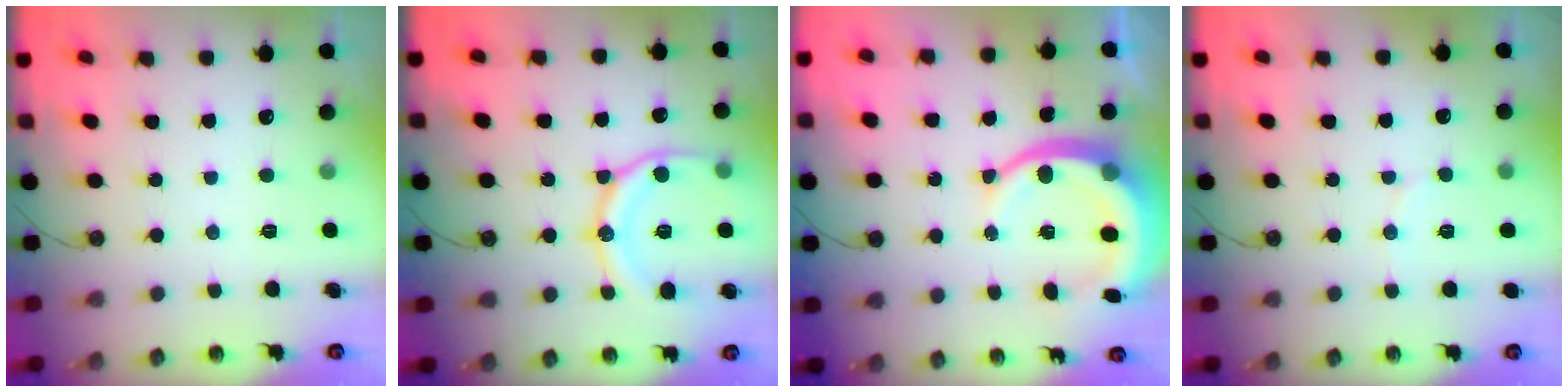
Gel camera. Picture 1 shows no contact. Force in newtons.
{"total": 16.1, "press": 16.0, "slide": 1.9}
{"total": 12.1, "press": 11.9, "slide": 2.1}
{"total": 4.0, "press": 3.9, "slide": 0.9}